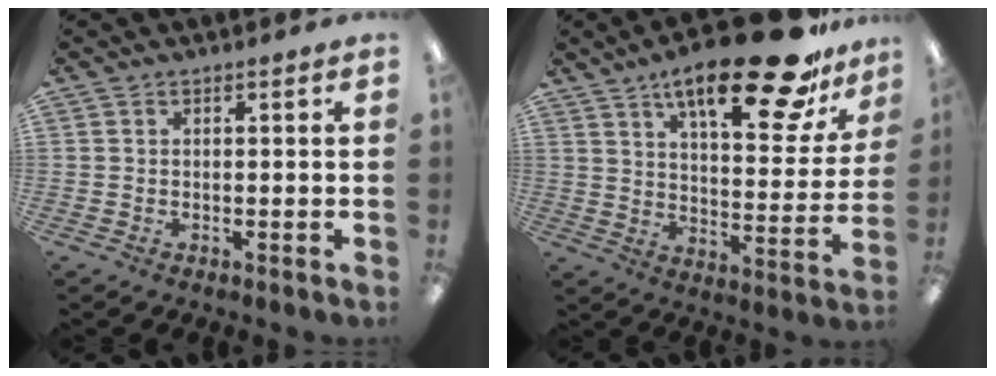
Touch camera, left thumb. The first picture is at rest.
{"total": 23.1, "force": [15.5, 7.4, 15.4], "torque": [-0.231, -0.093, 0.251]}